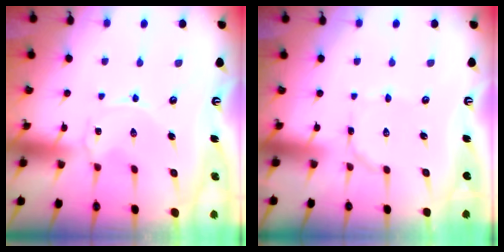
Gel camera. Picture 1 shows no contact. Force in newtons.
{"total": 2.2, "press": 2.2, "slide": 0.2}